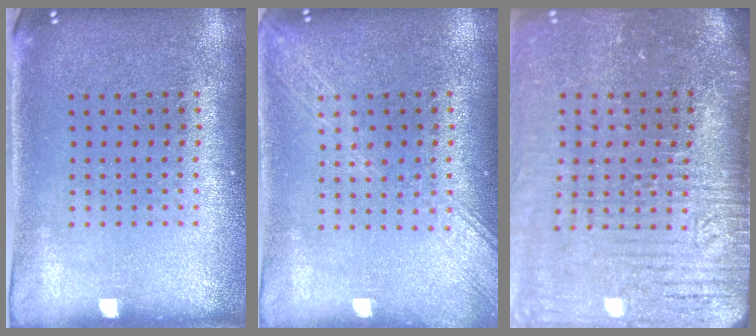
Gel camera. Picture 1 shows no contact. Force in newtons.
{"total": 1.7, "press": 1.7, "slide": 0.2}
{"total": 4.6, "press": 3.9, "slide": 2.4}